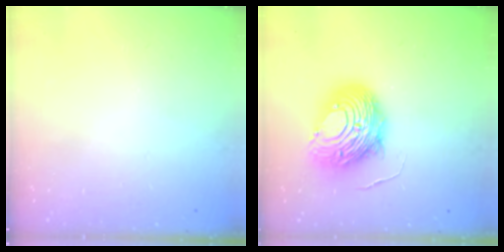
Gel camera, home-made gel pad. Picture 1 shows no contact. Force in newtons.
{"total": 13.6, "press": 13.5, "slide": 1.3}